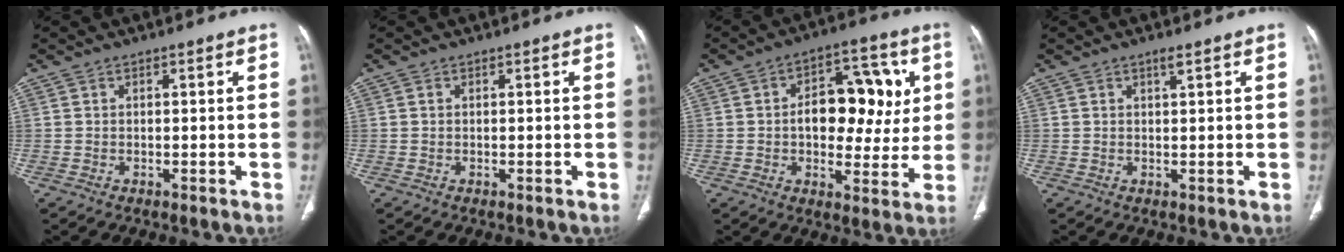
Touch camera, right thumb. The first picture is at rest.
{"total": 0.0}
{"total": 15.2, "force": [2.0, 9.5, 11.7], "torque": [-0.112, 0.017, 0.027]}
{"total": 1.2, "force": [0.8, 0.0, 0.9], "torque": [-0.016, -0.006, 0.013]}